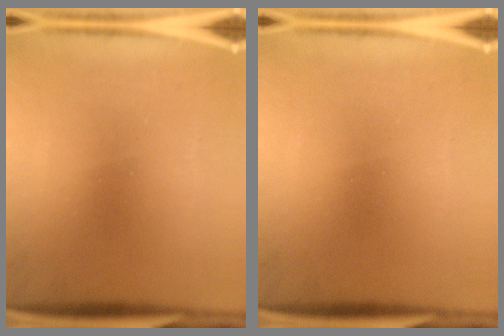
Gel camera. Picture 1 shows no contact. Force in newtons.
{"total": 0.0}